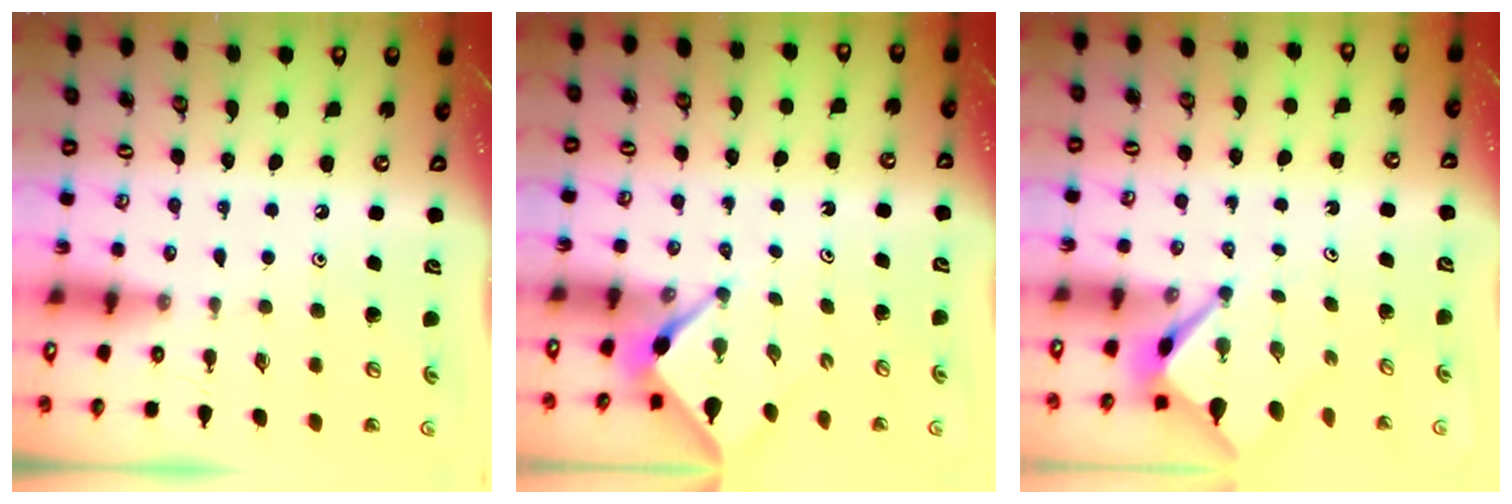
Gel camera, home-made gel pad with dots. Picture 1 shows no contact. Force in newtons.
{"total": 3.2, "press": 3.2, "slide": 0.4}
{"total": 3.2, "press": 3.2, "slide": 0.2}